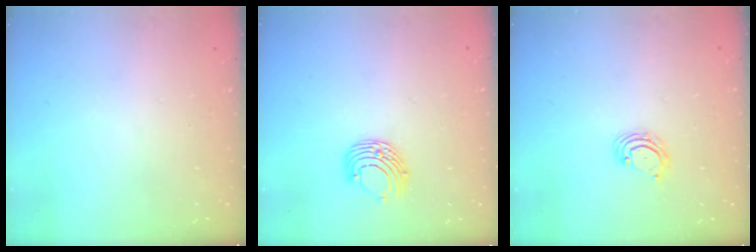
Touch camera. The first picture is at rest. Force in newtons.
{"total": 8.2, "press": 8.2, "slide": 0.8}
{"total": 4.2, "press": 4.2, "slide": 0.5}